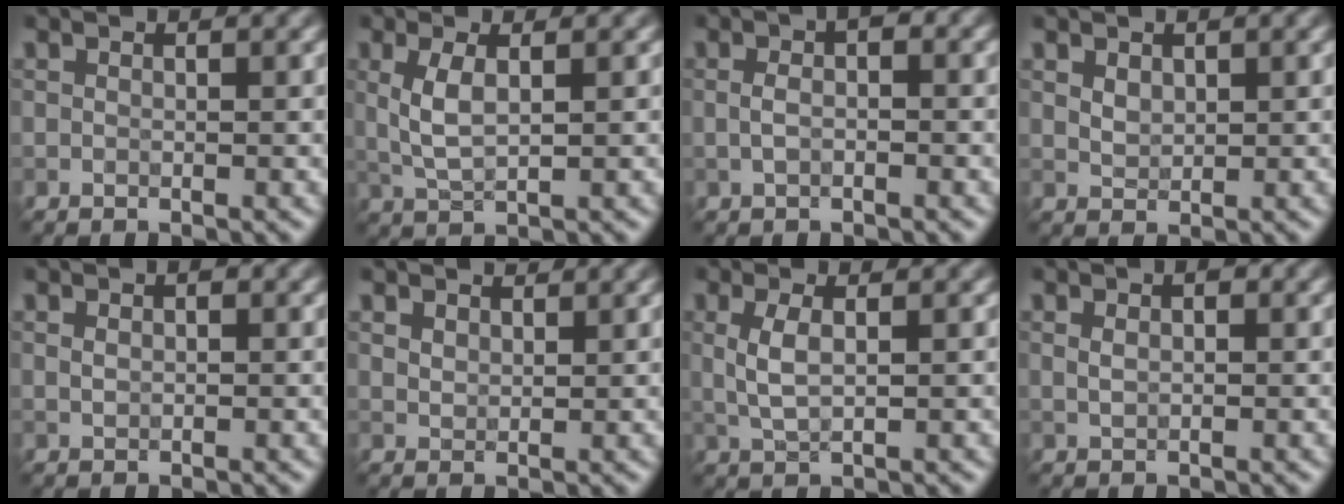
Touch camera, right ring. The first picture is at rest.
{"total": 2.9, "force": [0.5, 0.9, 2.7], "torque": [-0.062, 0.001, 0.012]}
{"total": 2.0, "force": [-0.1, 0.8, 1.8], "torque": [-0.037, 0.006, -0.005]}
{"total": 1.4, "force": [0.6, 0.9, 0.8], "torque": [-0.015, -0.001, 0.016]}
{"total": 1.0, "force": [0.2, 0.6, 0.7], "torque": [-0.014, 0.003, 0.003]}
{"total": 1.9, "force": [1.4, 1.1, 0.7], "torque": [-0.019, 0.000, 0.028]}
{"total": 2.4, "force": [0.3, 0.7, 2.3], "torque": [-0.053, 0.002, 0.008]}
{"total": 1.4, "force": [0.4, 0.8, 1.1], "torque": [-0.020, 0.002, 0.005]}